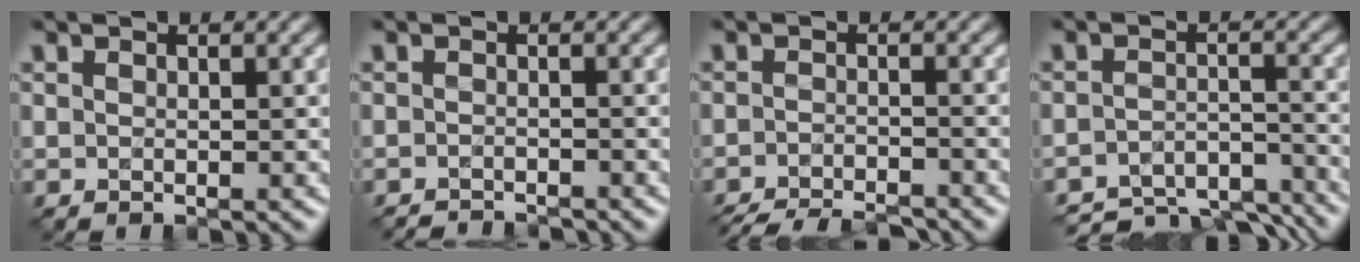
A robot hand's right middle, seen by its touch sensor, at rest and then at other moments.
{"total": 2.6, "force": [-2.5, 0.2, 0.4], "torque": [0.008, -0.010, -0.040]}
{"total": 6.8, "force": [-6.3, 1.1, 2.5], "torque": [-0.036, -0.016, -0.096]}
{"total": 8.6, "force": [-7.9, 2.2, 2.6], "torque": [-0.034, -0.014, -0.112]}